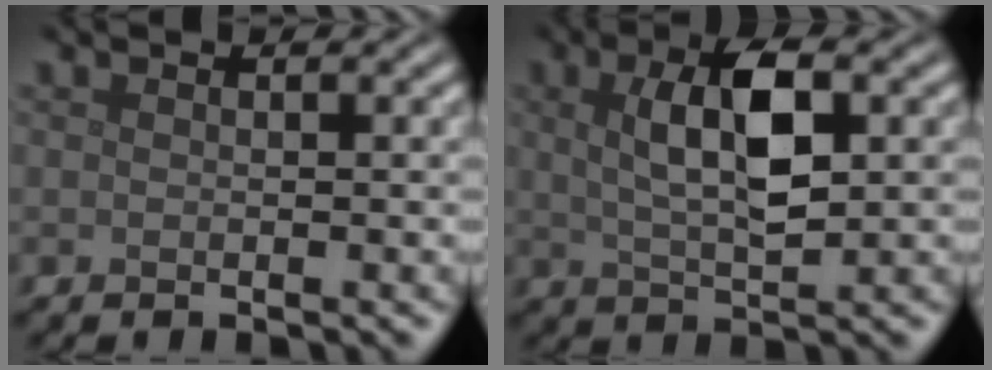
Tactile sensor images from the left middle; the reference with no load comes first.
{"total": 5.9, "force": [1.4, 2.2, 5.3], "torque": [-0.100, 0.007, 0.024]}